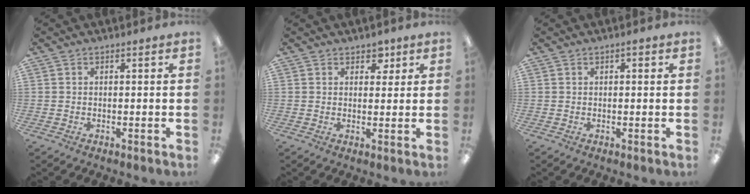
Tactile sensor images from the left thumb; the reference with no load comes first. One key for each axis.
{"total": 3.7, "fx": 2.4, "fy": 2.5, "fz": 1.3, "tx": 0.001, "ty": -0.012, "tz": 0.037}
{"total": 0.7, "fx": 0.1, "fy": 0.4, "fz": 0.6, "tx": -0.002, "ty": -0.001, "tz": -0.001}